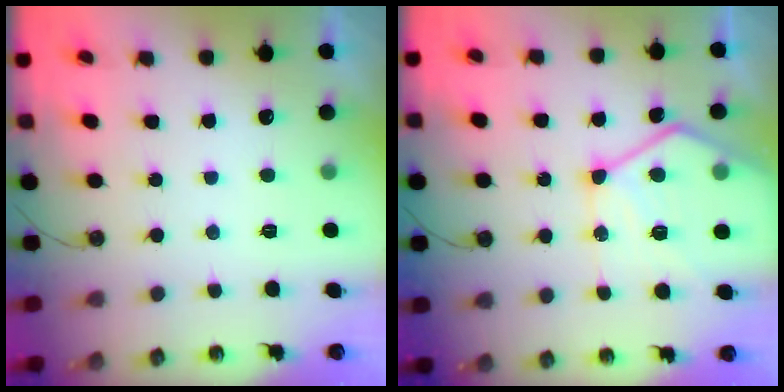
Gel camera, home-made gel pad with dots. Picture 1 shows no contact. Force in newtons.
{"total": 16.5, "press": 16.4, "slide": 1.4}